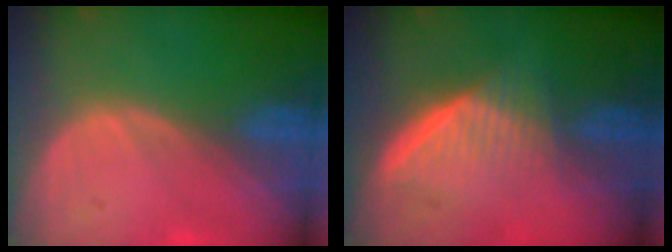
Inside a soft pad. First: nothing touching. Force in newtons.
{"total": 6.8, "press": 6.0, "slide": 3.1}